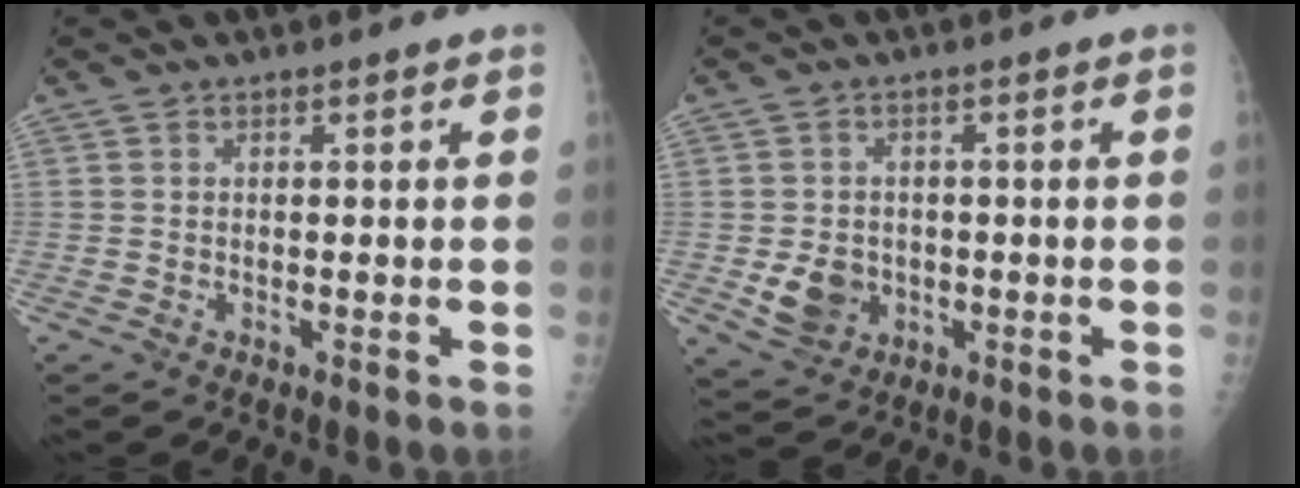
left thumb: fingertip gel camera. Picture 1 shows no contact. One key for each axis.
{"total": 6.2, "fx": -1.3, "fy": 5.3, "fz": 3.0, "tx": -0.033, "ty": 0.004, "tz": -0.011}